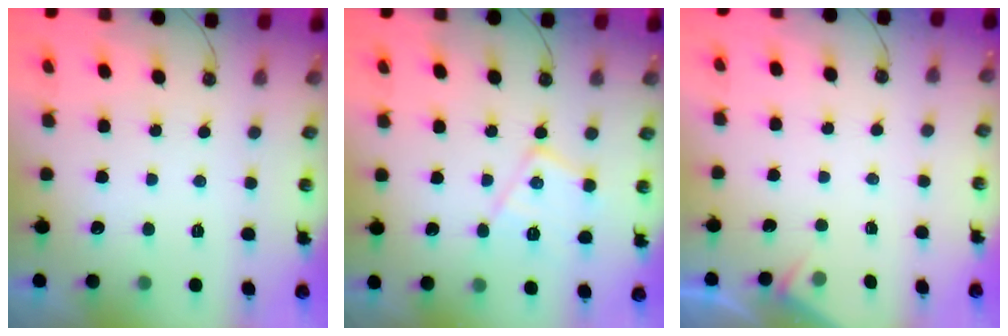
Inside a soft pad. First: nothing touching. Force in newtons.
{"total": 11.6, "press": 11.6, "slide": 0.3}
{"total": 2.8, "press": 2.7, "slide": 0.4}